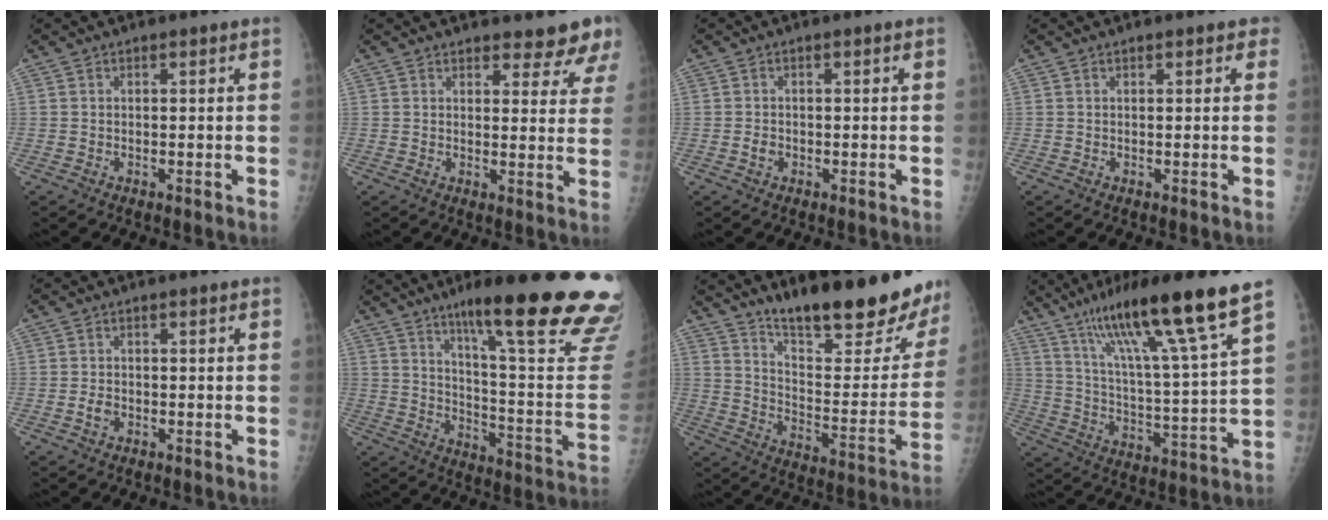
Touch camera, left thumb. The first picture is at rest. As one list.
[{"total": 7.8, "force": [7.1, 2.6, 2.0], "torque": [0.018, -0.039, 0.064]}, {"total": 1.5, "force": [-0.5, 1.1, 0.8], "torque": [-0.012, 0.003, -0.009]}, {"total": 1.4, "force": [0.9, 0.8, 0.8], "torque": [0.004, 0.000, 0.005]}, {"total": 1.7, "force": [-0.6, 1.2, 1.1], "torque": [-0.020, 0.004, -0.013]}, {"total": 30.0, "force": [19.1, 4.3, 22.8], "torque": [-0.248, -0.083, 0.271]}, {"total": 24.5, "force": [18.7, 5.1, 15.0], "torque": [-0.185, -0.117, 0.275]}, {"total": 20.7, "force": [13.5, 1.6, 15.6], "torque": [-0.250, -0.048, 0.228]}]